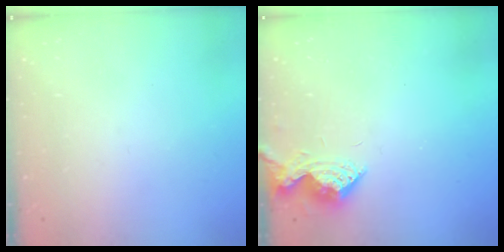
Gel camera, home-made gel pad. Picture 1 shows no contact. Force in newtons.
{"total": 9.7, "press": 9.7, "slide": 0.4}